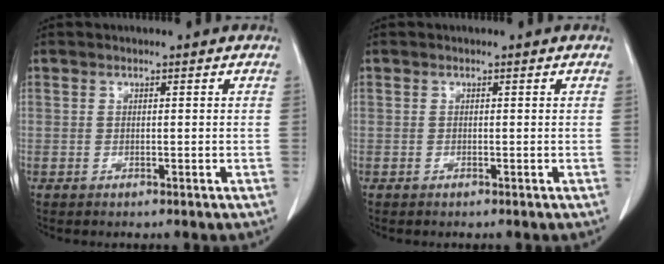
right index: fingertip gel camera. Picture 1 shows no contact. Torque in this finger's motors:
{"motor_torque": [0.07, -0.03, 0.05, 0.01]}